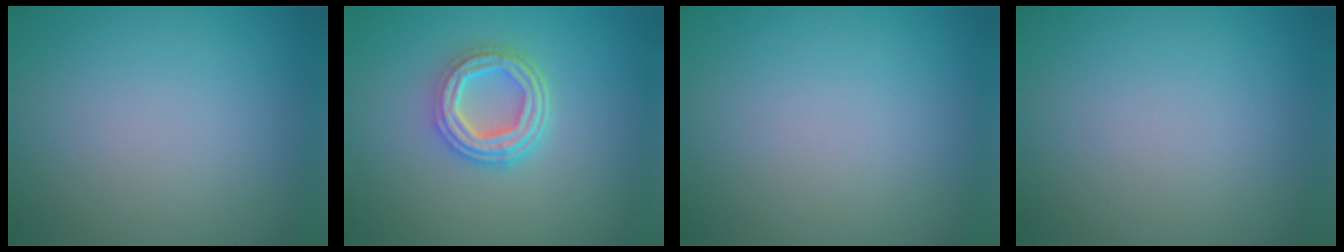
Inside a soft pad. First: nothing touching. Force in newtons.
{"total": 4.5, "press": 3.4, "slide": 3.0}
{"total": 0.0}
{"total": 0.0}